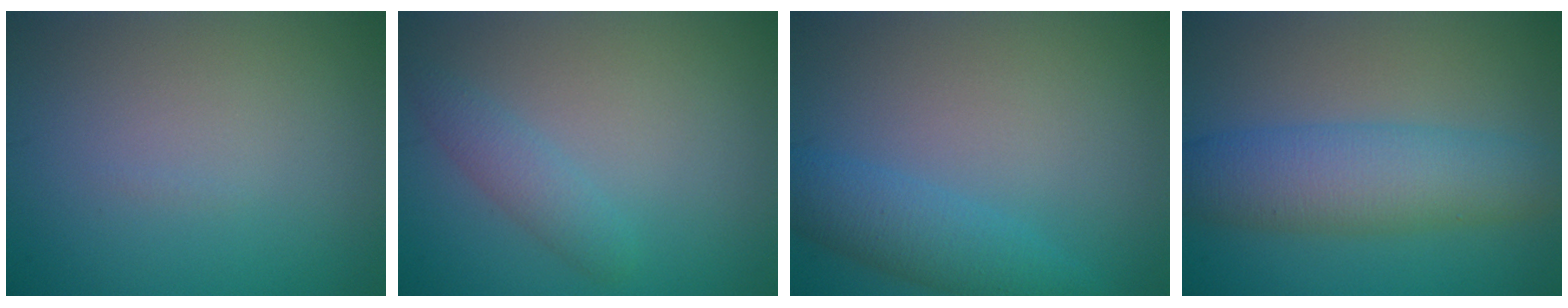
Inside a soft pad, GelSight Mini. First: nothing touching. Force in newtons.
{"total": 1.9, "press": 1.9, "slide": 0.1}
{"total": 3.6, "press": 3.6, "slide": 0.1}
{"total": 6.4, "press": 6.4, "slide": 0.1}